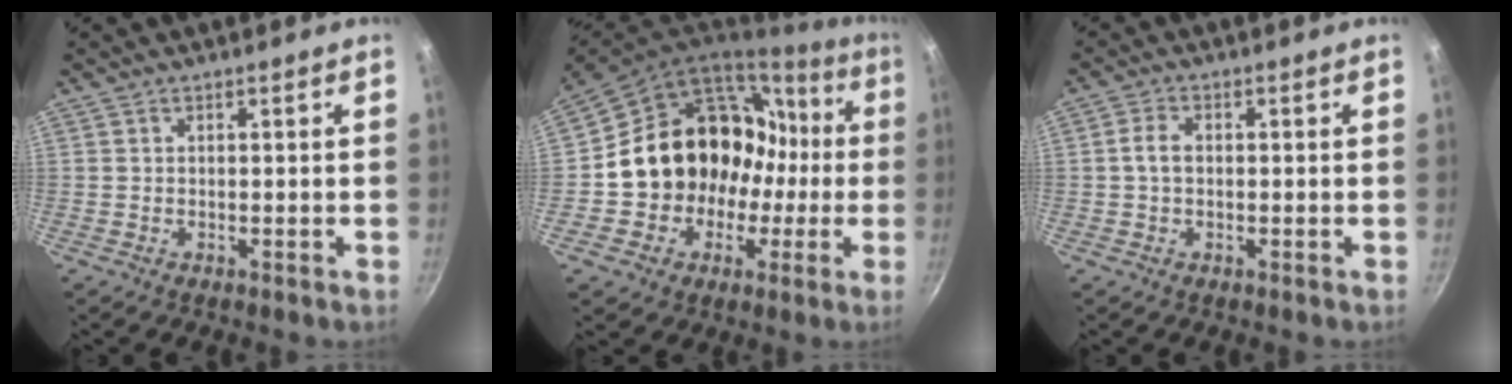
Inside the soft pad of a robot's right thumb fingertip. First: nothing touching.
{"total": 22.0, "force": [-0.2, 18.6, 11.7], "torque": [-0.152, 0.060, 0.013]}
{"total": 3.2, "force": [0.0, 2.2, 2.3], "torque": [-0.044, 0.010, -0.003]}